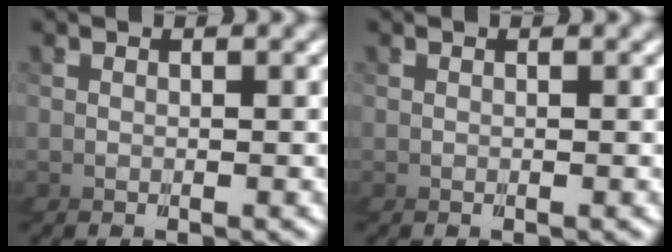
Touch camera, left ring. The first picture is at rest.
{"total": 0.0}